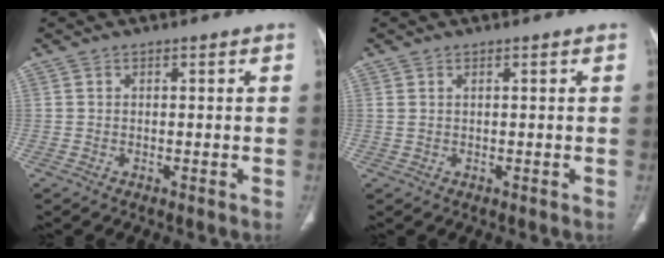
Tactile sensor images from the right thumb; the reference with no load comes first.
{"total": 1.0, "force": [0.5, 0.4, 0.8], "torque": [-0.022, 0.010, 0.018]}